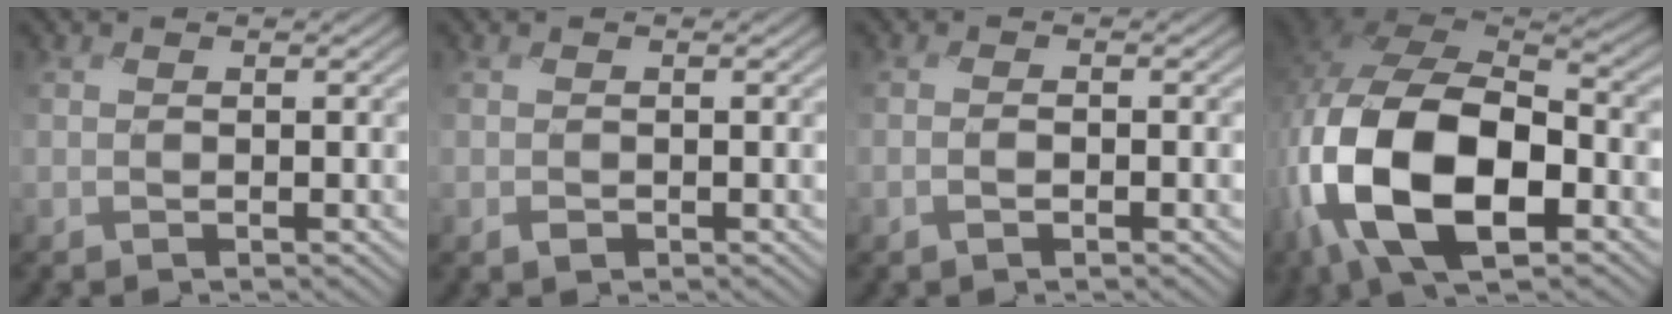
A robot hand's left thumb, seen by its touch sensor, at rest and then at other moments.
{"total": 0.7, "force": [-0.4, 0.5, 0.2], "torque": [-0.005, -0.002, -0.009]}
{"total": 0.9, "force": [-0.8, 0.1, 0.5], "torque": [-0.008, 0.002, -0.019]}
{"total": 16.1, "force": [-5.1, 9.3, 12.1], "torque": [-0.264, -0.036, -0.092]}